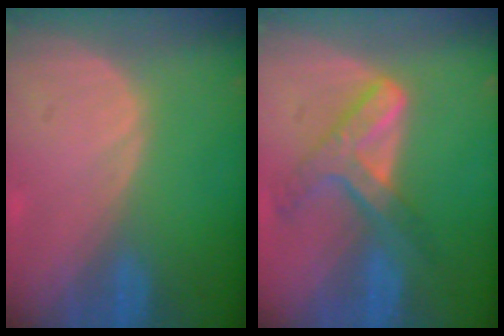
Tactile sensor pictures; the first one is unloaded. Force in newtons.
{"total": 7.4, "press": 6.2, "slide": 4.1}